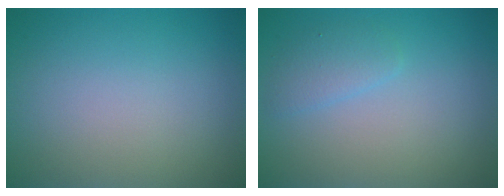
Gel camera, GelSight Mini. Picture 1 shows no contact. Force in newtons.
{"total": 1.6, "press": 1.6, "slide": 0.0}